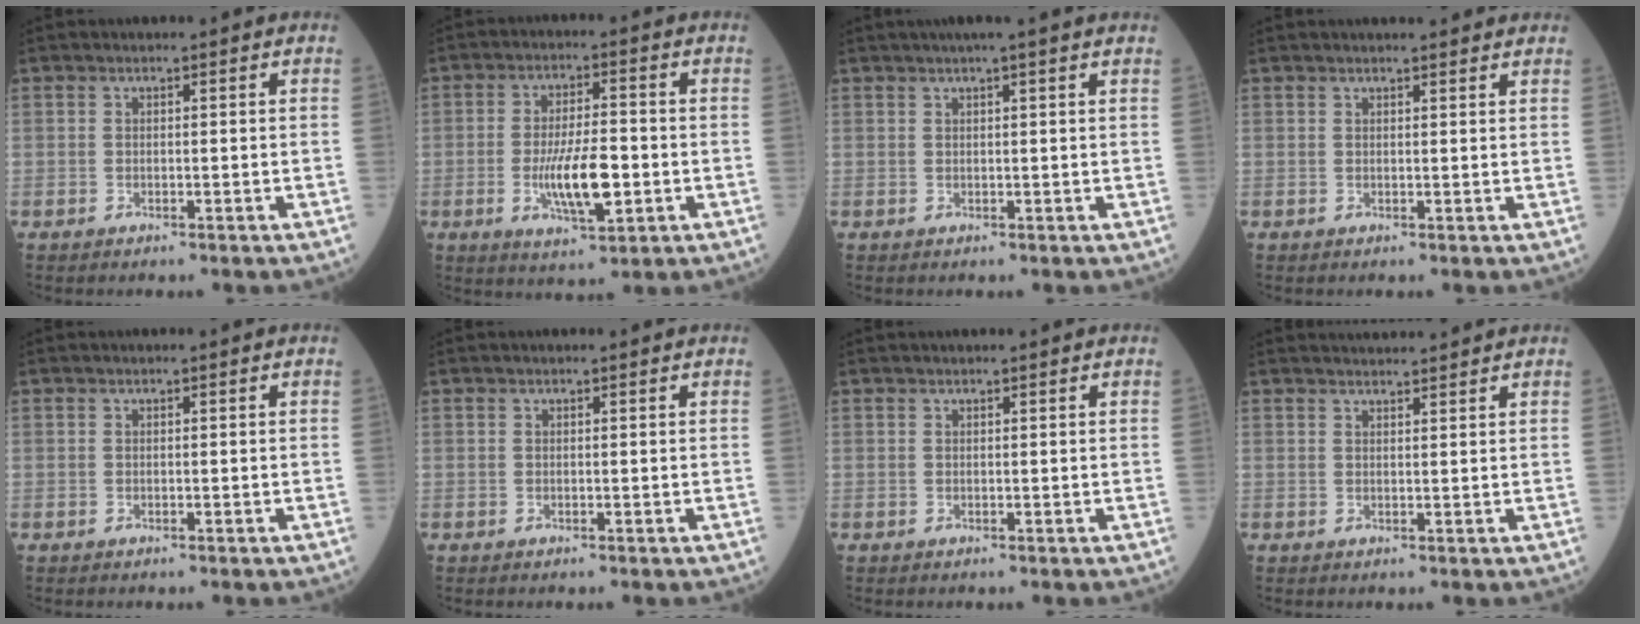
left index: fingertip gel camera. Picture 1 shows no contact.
{"total": 8.8, "force": [-2.0, 2.3, 8.3], "torque": [-0.159, -0.007, -0.033]}
{"total": 4.2, "force": [3.3, -0.7, 2.5], "torque": [-0.032, 0.021, 0.046]}
{"total": 4.1, "force": [3.8, 0.6, 1.5], "torque": [-0.019, 0.015, 0.042]}
{"total": 0.0}
{"total": 0.0}
{"total": 1.3, "force": [1.2, 0.1, 0.4], "torque": [-0.007, 0.017, 0.019]}
{"total": 4.2, "force": [4.1, -0.1, 0.8], "torque": [-0.015, 0.023, 0.059]}